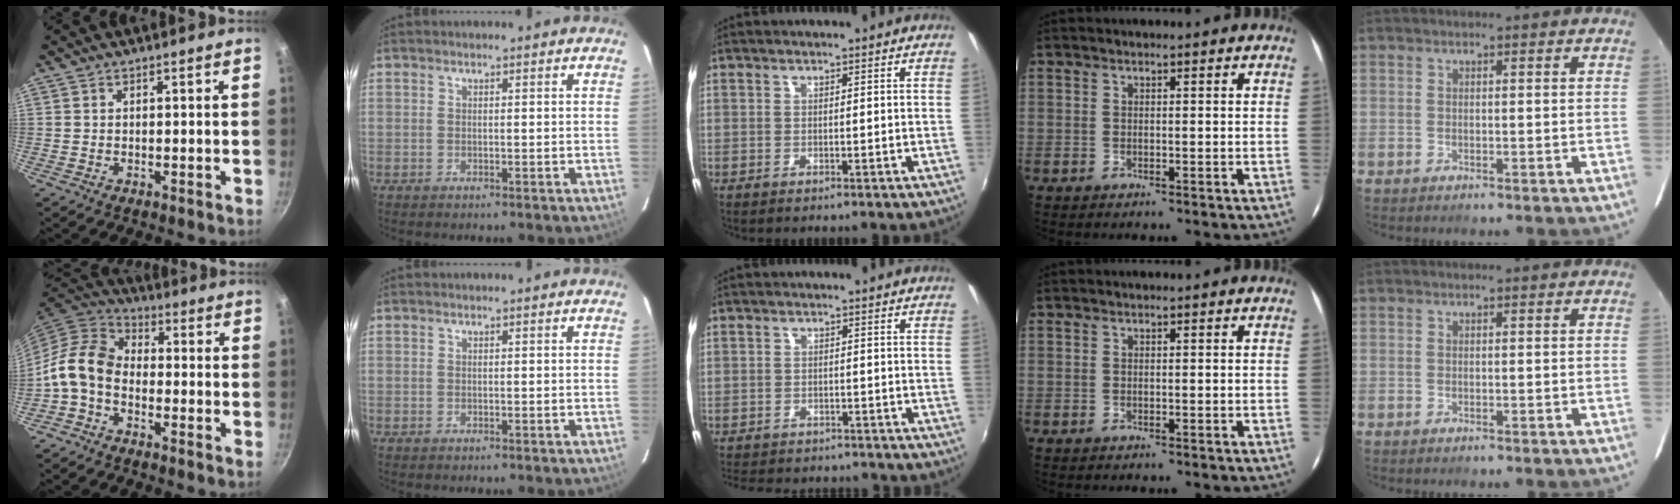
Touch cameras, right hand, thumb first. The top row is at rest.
{"thumb": {"total": 9.6, "force": [-2.7, 6.6, 6.3], "torque": [-0.112, 0.042, -0.073]}, "middle": {"total": 7.6, "force": [-6.5, 3.3, 2.2], "torque": [-0.060, 0.001, -0.097]}}